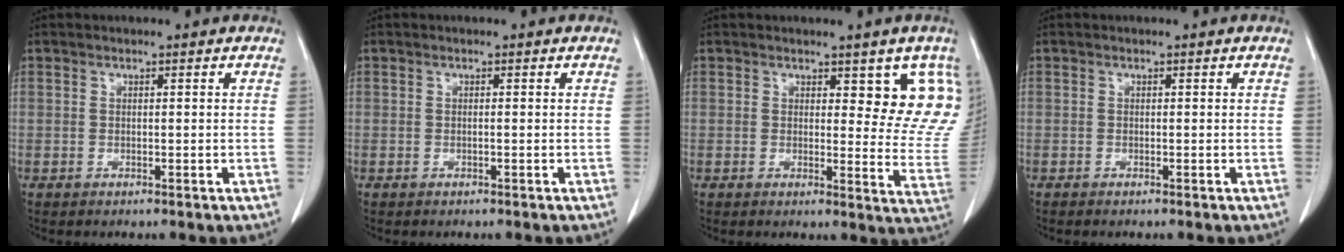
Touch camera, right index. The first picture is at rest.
{"total": 0.0}
{"total": 9.6, "force": [5.5, 3.6, 6.9], "torque": [-0.050, -0.026, 0.054]}
{"total": 0.0}